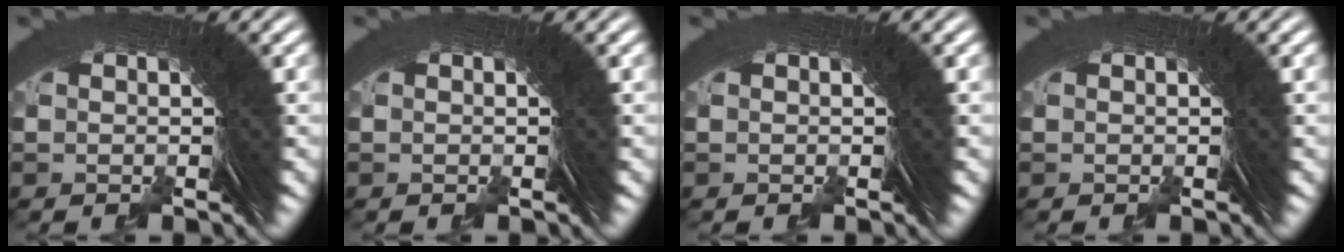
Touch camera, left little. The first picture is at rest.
{"total": 0.0}
{"total": 0.0}
{"total": 0.0}